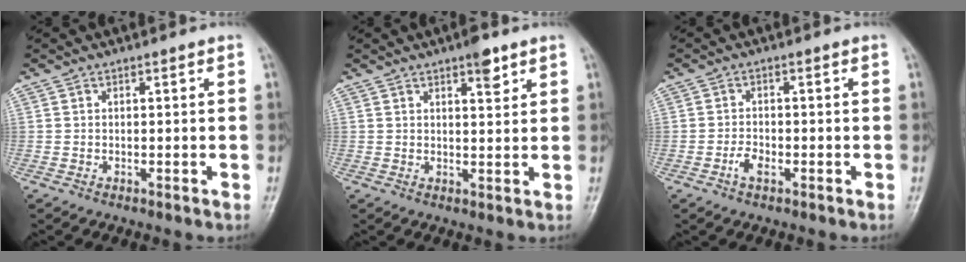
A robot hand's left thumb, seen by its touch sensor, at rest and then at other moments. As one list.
[{"total": 4.0, "force": [2.5, 1.3, 2.8], "torque": [-0.030, -0.013, 0.035]}, {"total": 2.5, "force": [-1.2, 1.4, 1.7], "torque": [-0.034, 0.007, -0.025]}]